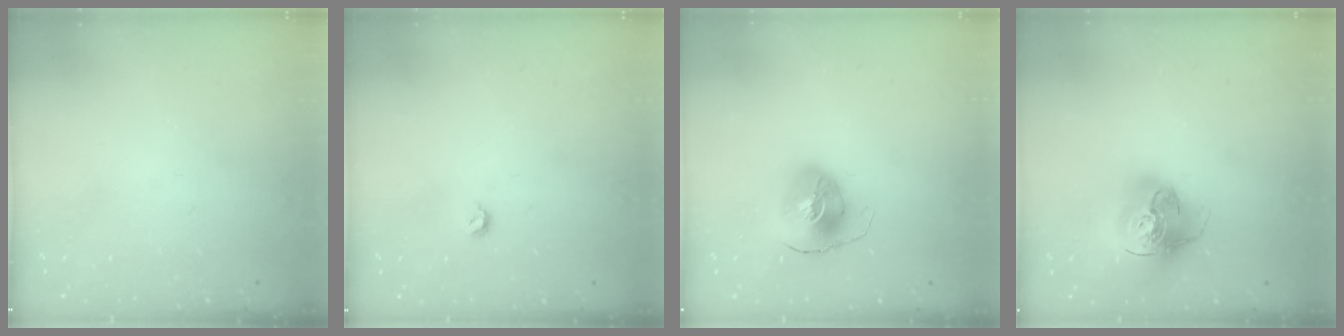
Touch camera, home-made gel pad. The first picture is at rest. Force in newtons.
{"total": 4.6, "press": 4.5, "slide": 0.9}
{"total": 8.7, "press": 8.7, "slide": 1.1}
{"total": 18.6, "press": 18.5, "slide": 2.0}